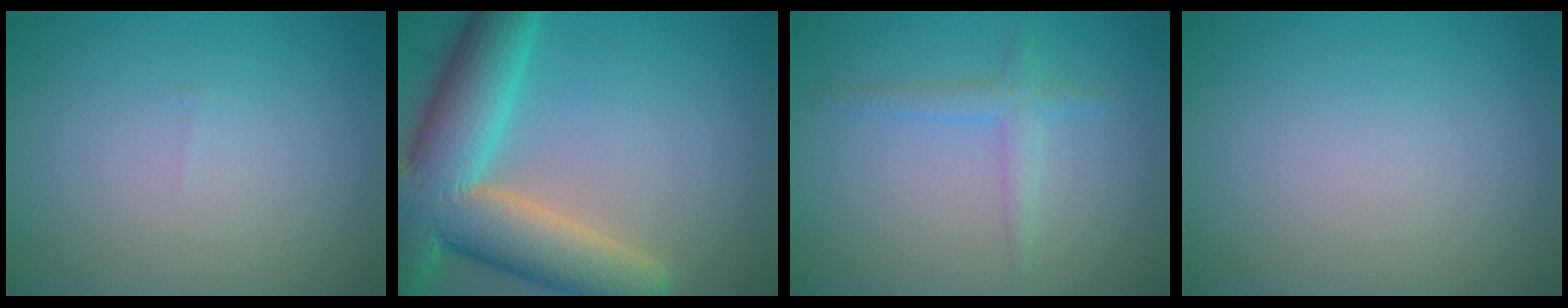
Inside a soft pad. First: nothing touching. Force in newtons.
{"total": 12.3, "press": 12.2, "slide": 1.1}
{"total": 1.8, "press": 1.8, "slide": 0.2}
{"total": 0.0}